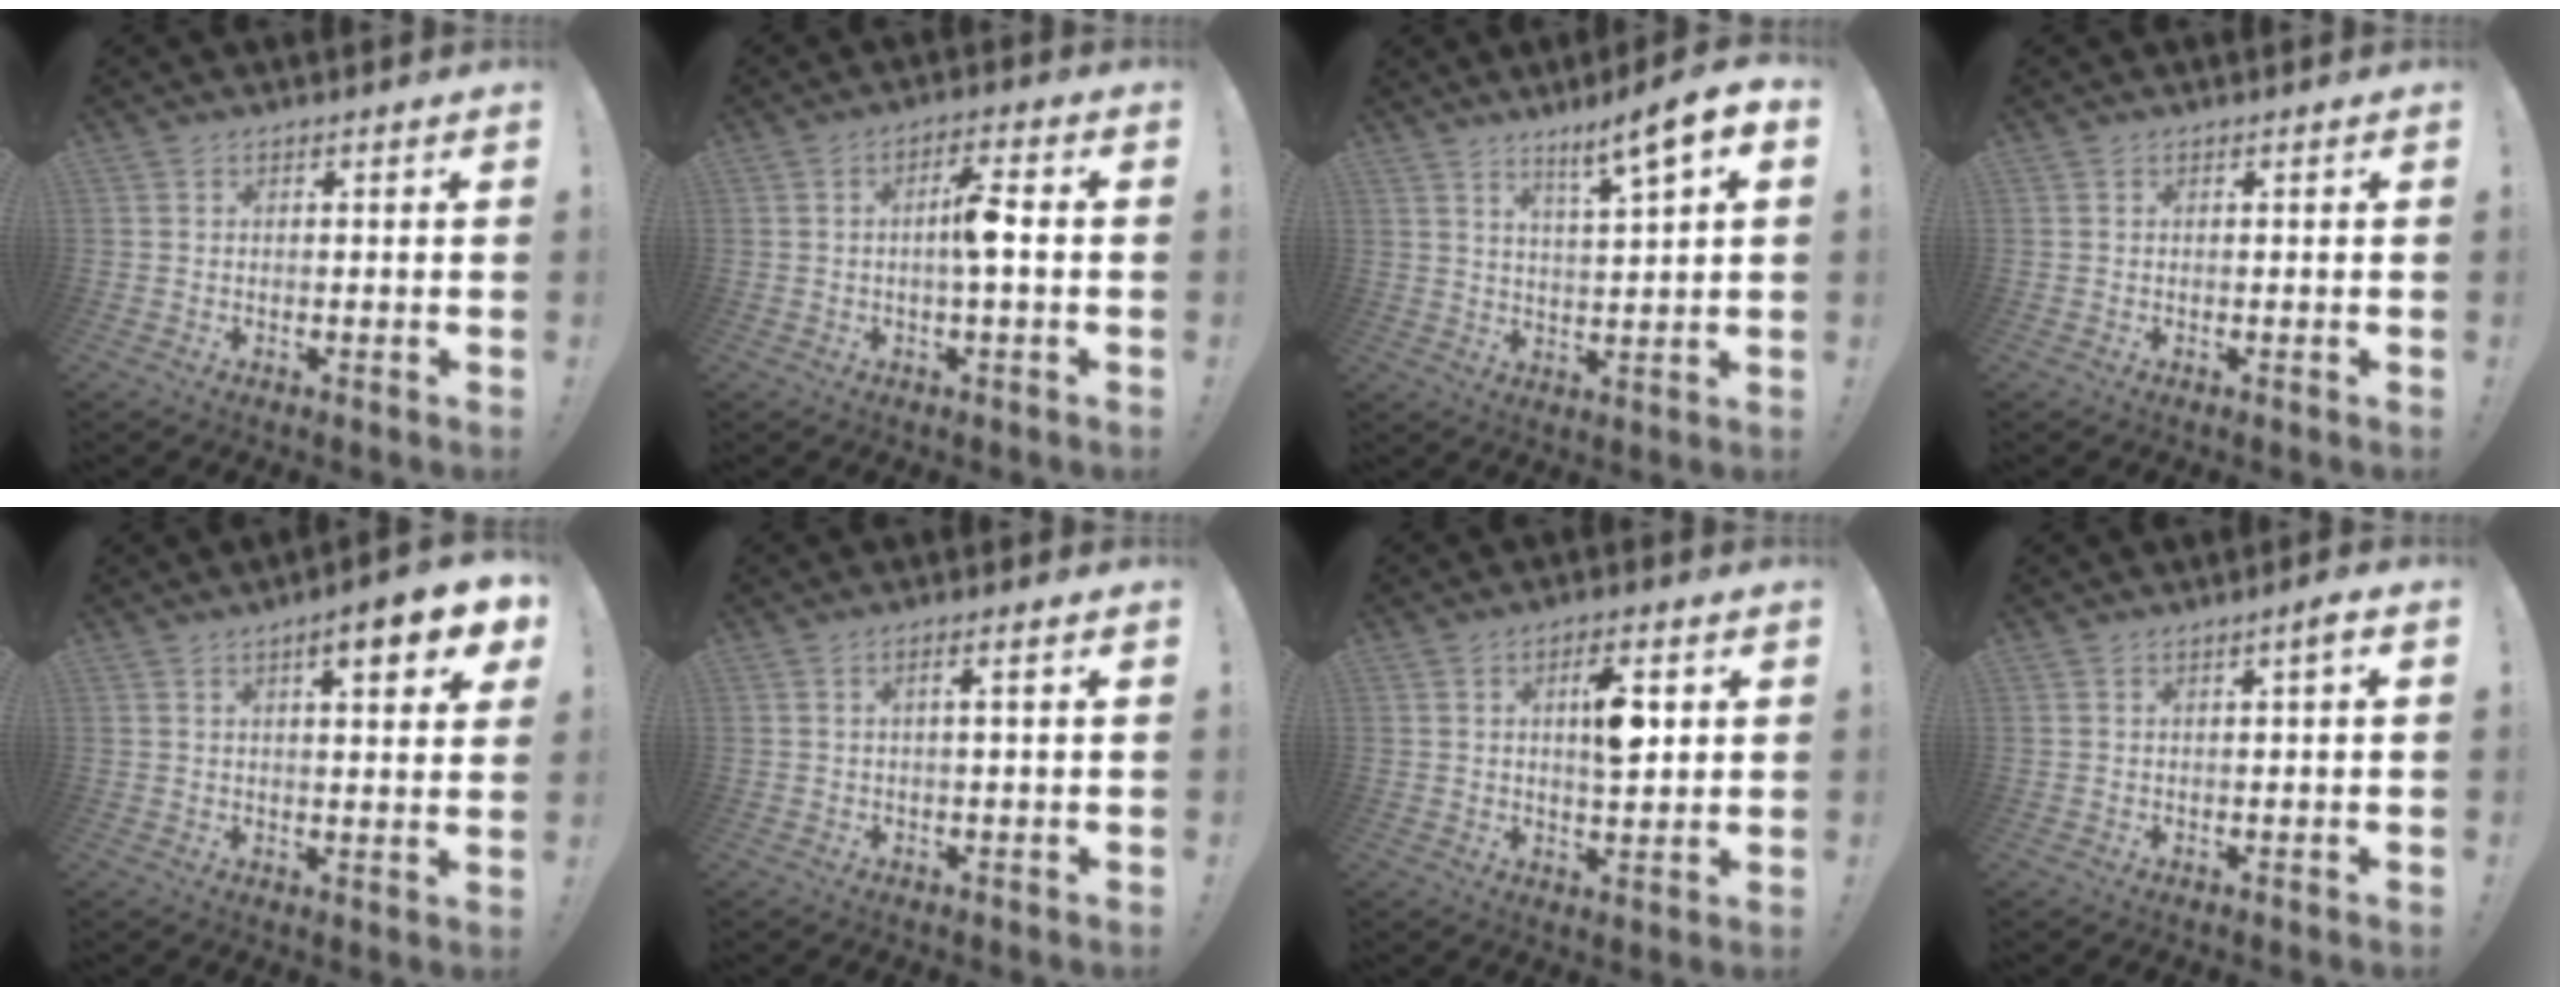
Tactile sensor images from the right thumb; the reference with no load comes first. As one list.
[{"total": 7.2, "force": [-0.5, 1.0, 7.1], "torque": [-0.117, 0.009, -0.013]}, {"total": 9.1, "force": [5.5, 0.5, 7.3], "torque": [-0.101, -0.038, 0.081]}, {"total": 0.0}, {"total": 9.4, "force": [4.3, 1.8, 8.2], "torque": [-0.100, -0.021, 0.062]}, {"total": 3.0, "force": [0.4, -0.2, 3.0], "torque": [-0.047, -0.002, 0.000]}, {"total": 9.1, "force": [2.2, 3.6, 8.1], "torque": [-0.114, -0.008, 0.031]}, {"total": 2.8, "force": [0.7, 0.0, 2.7], "torque": [-0.035, -0.004, 0.005]}]